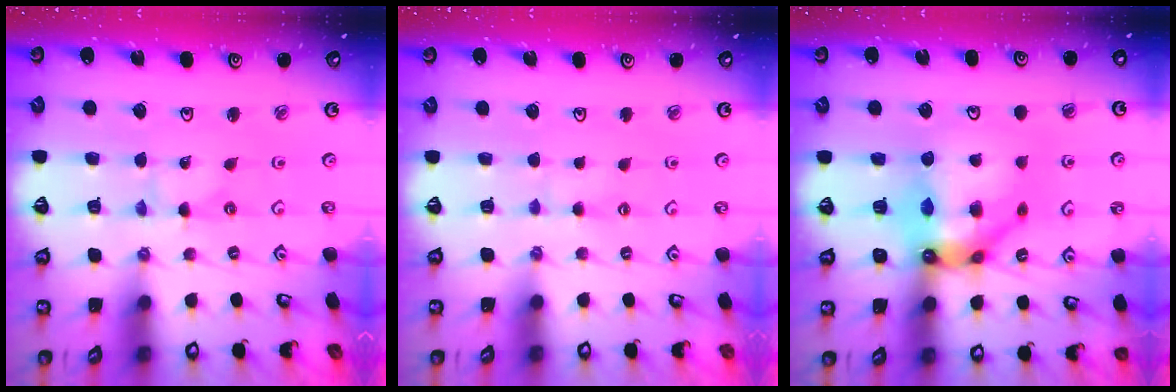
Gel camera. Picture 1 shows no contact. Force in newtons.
{"total": 1.6, "press": 1.6, "slide": 0.3}
{"total": 13.5, "press": 13.4, "slide": 1.6}